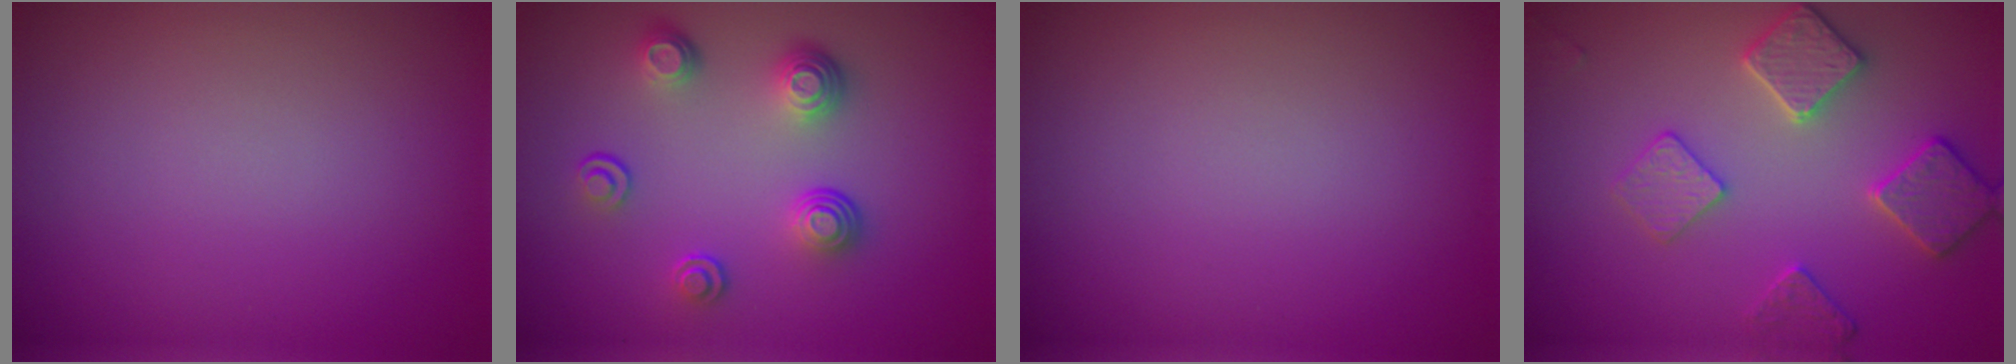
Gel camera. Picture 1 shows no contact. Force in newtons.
{"total": 3.8, "press": 2.8, "slide": 2.6}
{"total": 0.0}
{"total": 3.5, "press": 3.5, "slide": 0.2}